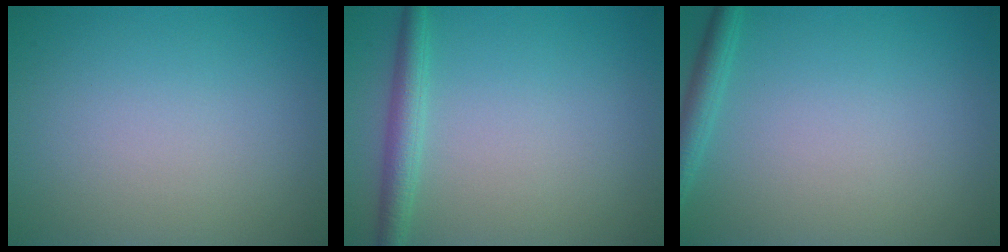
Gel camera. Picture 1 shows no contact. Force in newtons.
{"total": 2.4, "press": 2.4, "slide": 0.0}
{"total": 1.9, "press": 1.9, "slide": 0.1}